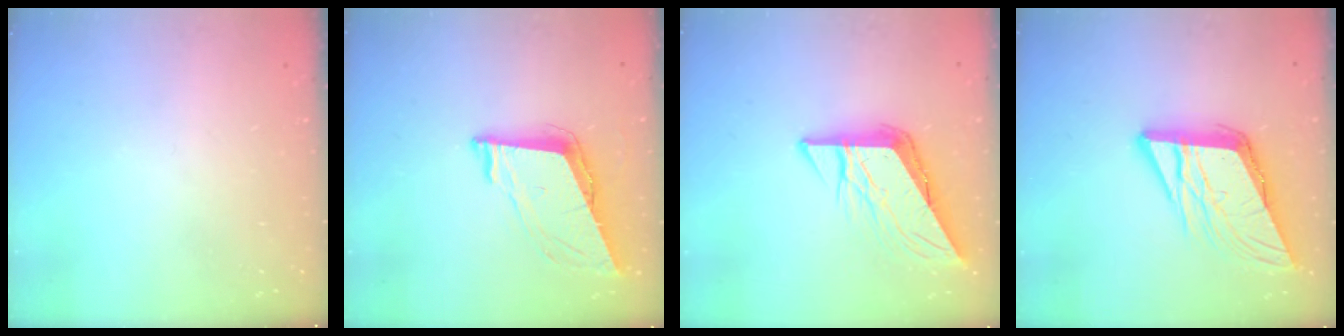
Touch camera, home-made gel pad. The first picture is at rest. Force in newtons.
{"total": 9.0, "press": 8.4, "slide": 3.2}
{"total": 9.3, "press": 9.2, "slide": 1.2}
{"total": 13.7, "press": 13.4, "slide": 2.6}